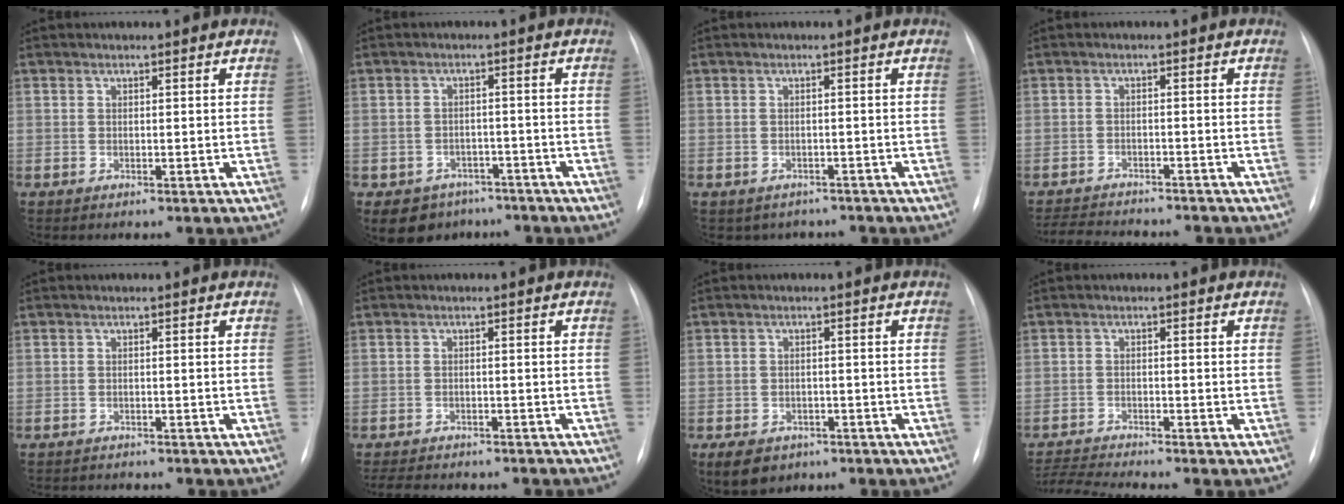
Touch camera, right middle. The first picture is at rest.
{"total": 6.7, "force": [-4.7, 4.8, 0.7], "torque": [-0.005, 0.017, -0.063]}
{"total": 4.0, "force": [-3.2, 2.4, 0.1], "torque": [0.003, 0.013, -0.038]}
{"total": 10.4, "force": [-9.6, 2.0, 3.4], "torque": [-0.059, -0.002, -0.133]}
{"total": 4.7, "force": [-4.4, 1.3, 1.1], "torque": [-0.010, -0.004, -0.057]}
{"total": 11.8, "force": [-10.3, 3.6, 4.4], "torque": [-0.083, -0.003, -0.128]}
{"total": 8.5, "force": [-5.2, 5.9, 3.1], "torque": [-0.068, -0.001, -0.073]}
{"total": 5.4, "force": [-5.0, -1.9, 0.8], "torque": [-0.021, -0.013, -0.090]}